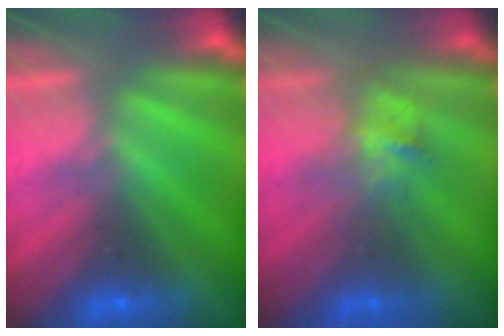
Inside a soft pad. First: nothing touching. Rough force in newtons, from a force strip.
{"total": 2.8}